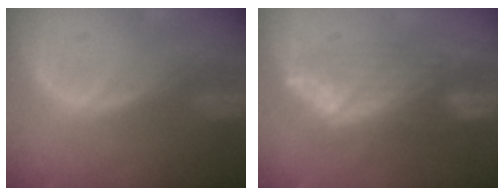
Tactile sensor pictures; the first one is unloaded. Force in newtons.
{"total": 7.0, "press": 6.8, "slide": 1.9}